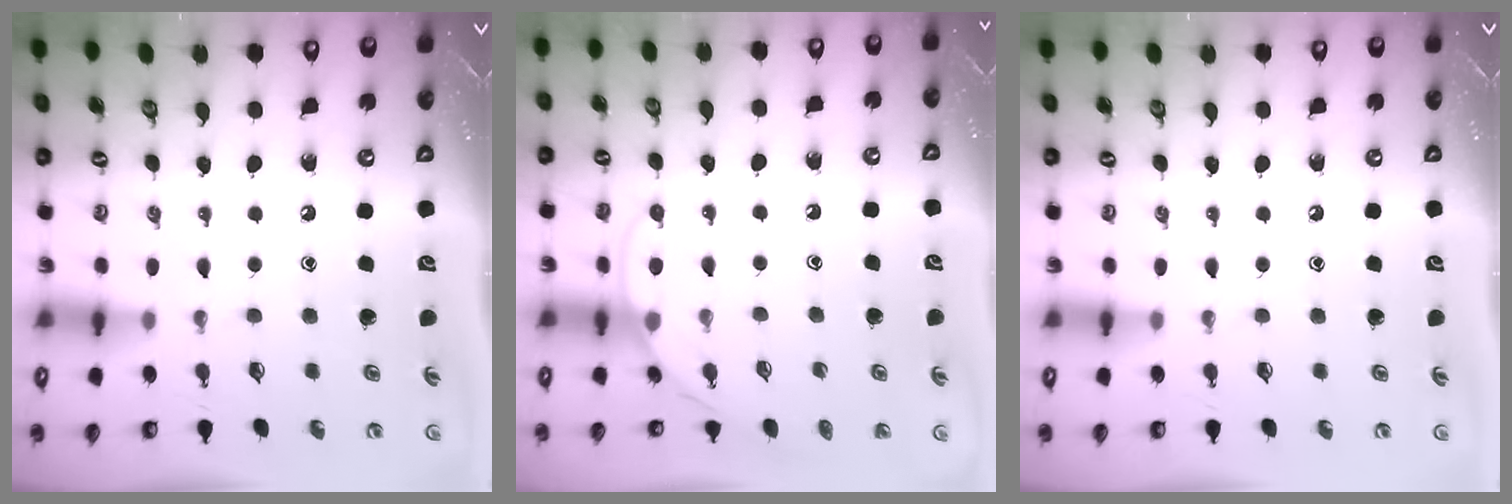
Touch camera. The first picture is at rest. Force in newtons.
{"total": 6.6, "press": 6.6, "slide": 0.3}
{"total": 0.0}